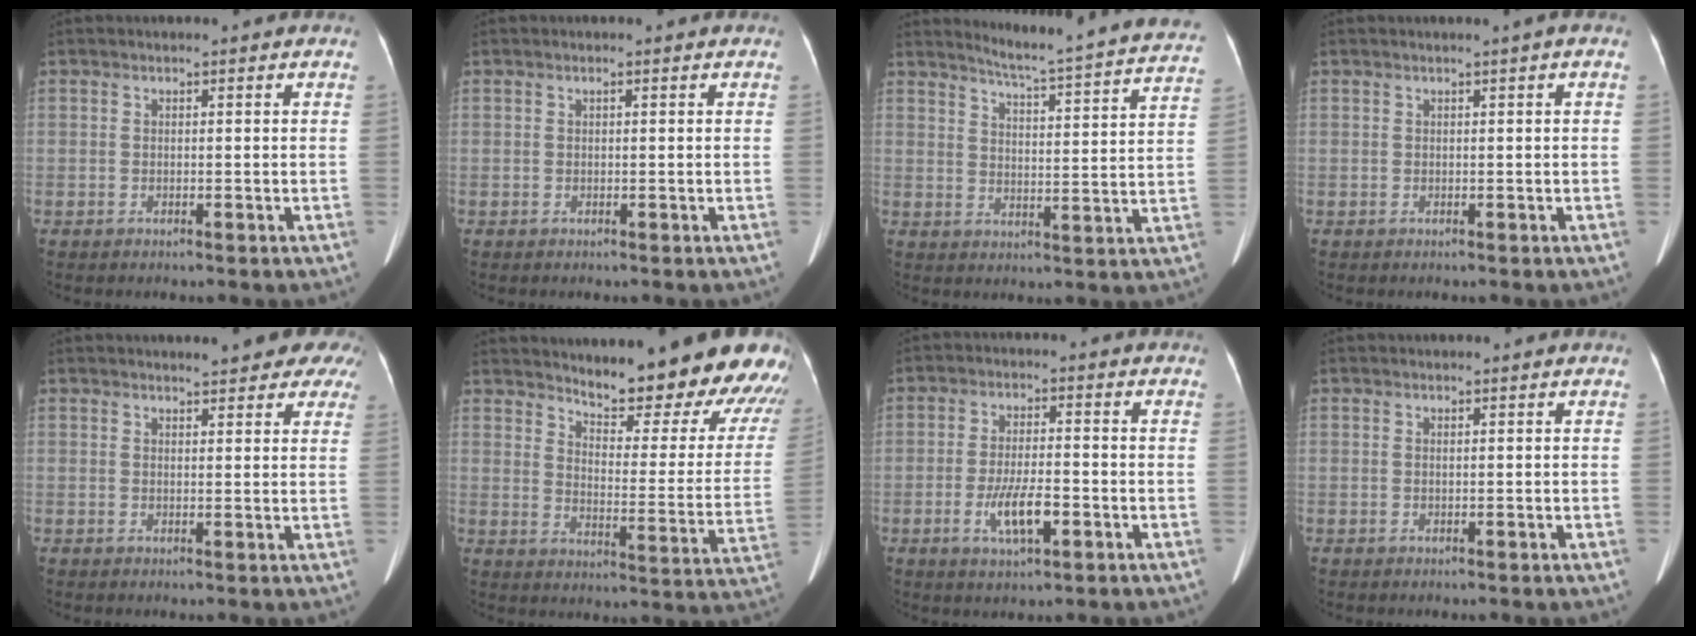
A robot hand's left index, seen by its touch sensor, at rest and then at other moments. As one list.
[{"total": 0.0}, {"total": 21.6, "force": [20.4, -0.6, 7.0], "torque": [-0.108, -0.082, 0.241]}, {"total": 0.6, "force": [0.1, -0.1, 0.5], "torque": [-0.007, 0.002, 0.003]}, {"total": 9.1, "force": [7.1, 2.7, 4.9], "torque": [-0.042, 0.003, 0.069]}, {"total": 23.3, "force": [21.0, 3.6, 9.5], "torque": [-0.113, -0.091, 0.251]}, {"total": 6.5, "force": [-2.3, 1.7, 5.8], "torque": [-0.114, -0.004, -0.038]}, {"total": 0.0}]